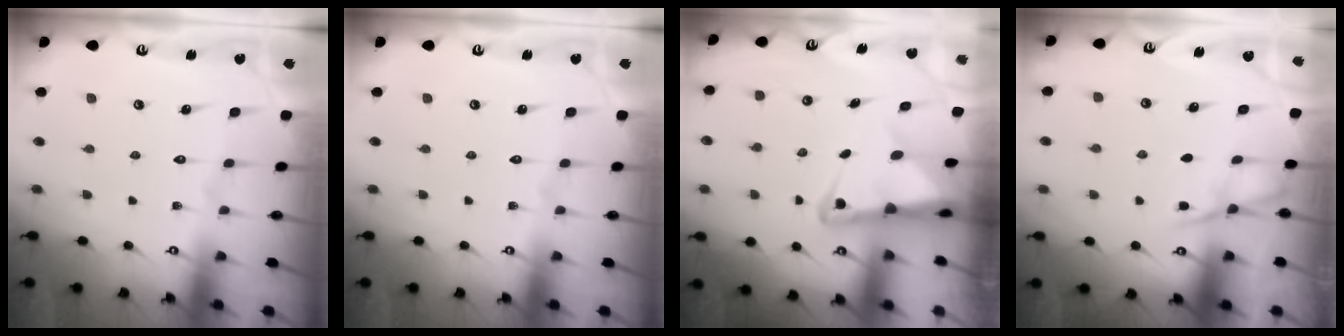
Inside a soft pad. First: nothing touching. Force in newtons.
{"total": 0.0}
{"total": 4.2, "press": 4.1, "slide": 0.9}
{"total": 4.4, "press": 4.4, "slide": 0.5}